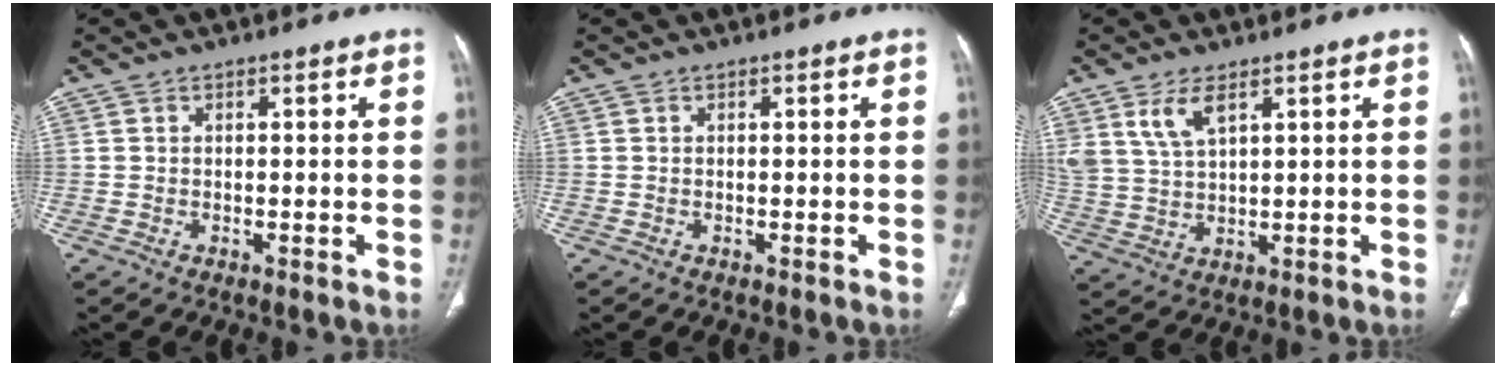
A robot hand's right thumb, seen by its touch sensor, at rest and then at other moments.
{"total": 0.0}
{"total": 6.2, "force": [3.6, 2.6, 4.3], "torque": [-0.089, -0.015, 0.082]}